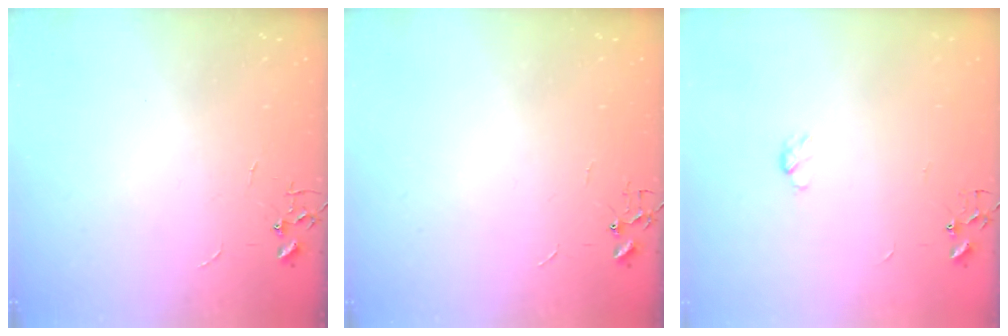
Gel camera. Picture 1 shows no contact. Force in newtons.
{"total": 4.0, "press": 3.1, "slide": 2.5}
{"total": 3.3, "press": 3.3, "slide": 0.6}